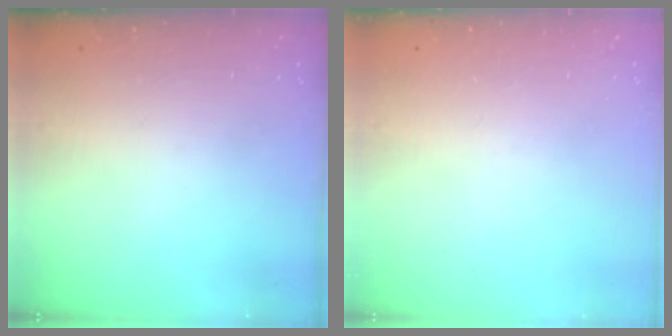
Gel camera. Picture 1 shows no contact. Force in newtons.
{"total": 0.0}